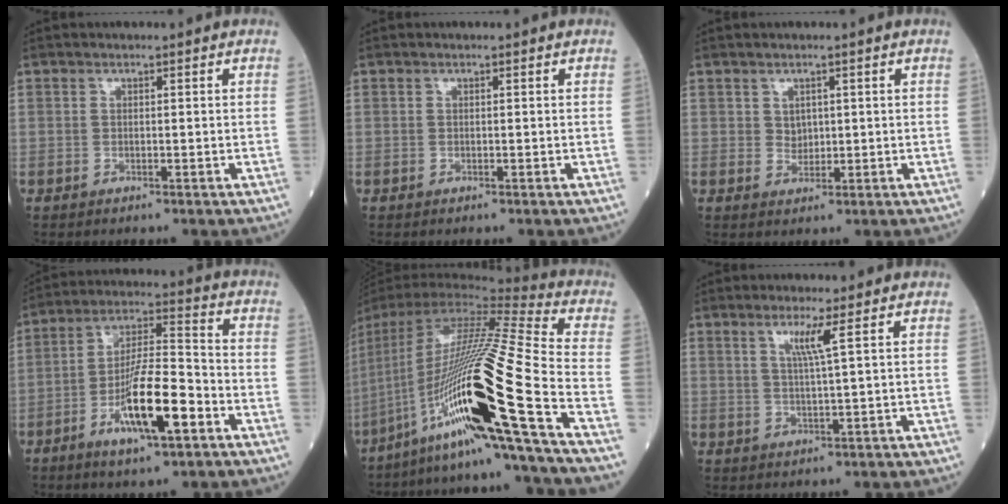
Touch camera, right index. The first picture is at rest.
{"total": 0.0}
{"total": 1.9, "force": [0.6, 1.6, 0.9], "torque": [-0.010, 0.000, 0.011]}
{"total": 12.9, "force": [-5.5, 2.3, 11.5], "torque": [-0.208, -0.003, -0.096]}
{"total": 27.4, "force": [-11.4, -0.5, 24.9], "torque": [-0.459, -0.037, -0.208]}
{"total": 3.4, "force": [1.5, -1.0, 2.8], "torque": [-0.058, -0.004, 0.032]}